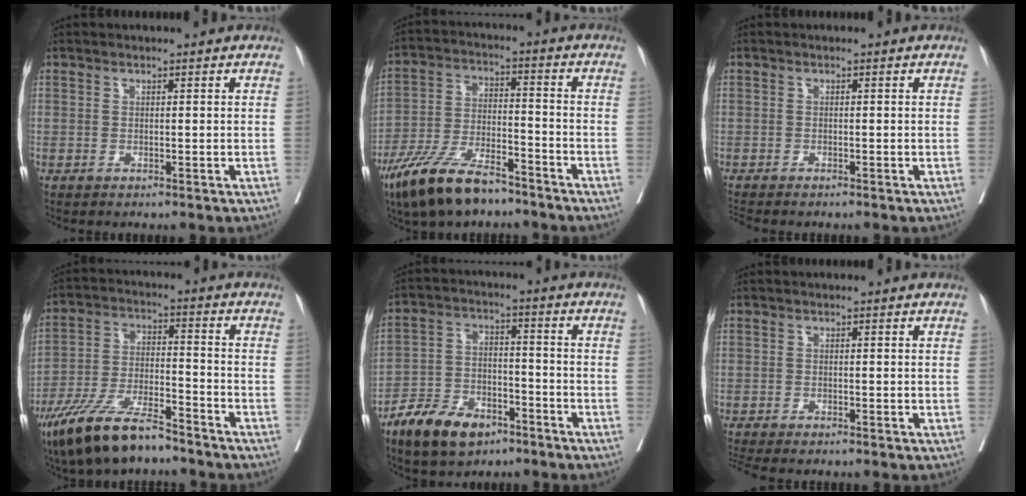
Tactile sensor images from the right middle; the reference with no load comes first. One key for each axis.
{"total": 12.6, "fx": -9.4, "fy": 3.6, "fz": 7.4, "tx": -0.146, "ty": -0.016, "tz": -0.176}
{"total": 3.3, "fx": -3.0, "fy": 0.5, "fz": 1.3, "tx": -0.018, "ty": -0.008, "tz": -0.048}
{"total": 13.0, "fx": -10.0, "fy": 2.8, "fz": 7.9, "tx": -0.149, "ty": -0.018, "tz": -0.184}
{"total": 10.5, "fx": -7.1, "fy": 5.2, "fz": 5.7, "tx": -0.108, "ty": -0.002, "tz": -0.127}
{"total": 5.1, "fx": -4.5, "fy": 0.7, "fz": 2.3, "tx": -0.031, "ty": -0.010, "tz": -0.074}